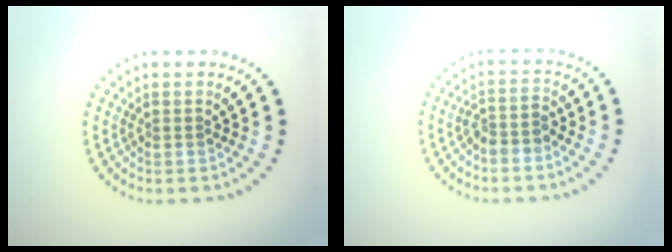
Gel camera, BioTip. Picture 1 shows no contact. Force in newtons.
{"total": 1.9, "press": 1.6, "slide": 1.1}